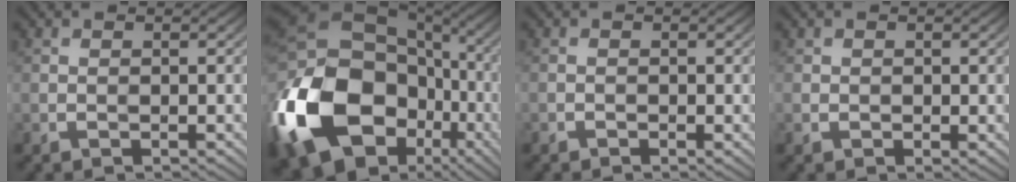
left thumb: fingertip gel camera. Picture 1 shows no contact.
{"total": 21.5, "force": [-6.0, 16.3, 12.6], "torque": [-0.337, -0.012, -0.108]}
{"total": 0.6, "force": [-0.3, 0.3, 0.5], "torque": [-0.006, 0.001, -0.005]}
{"total": 1.1, "force": [0.0, 0.9, 0.6], "torque": [-0.008, -0.003, 0.002]}